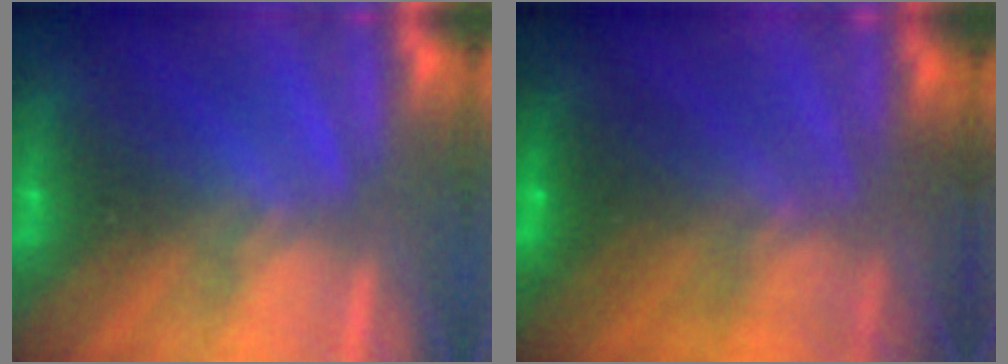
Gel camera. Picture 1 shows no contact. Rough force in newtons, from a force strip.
{"total": 5.9}